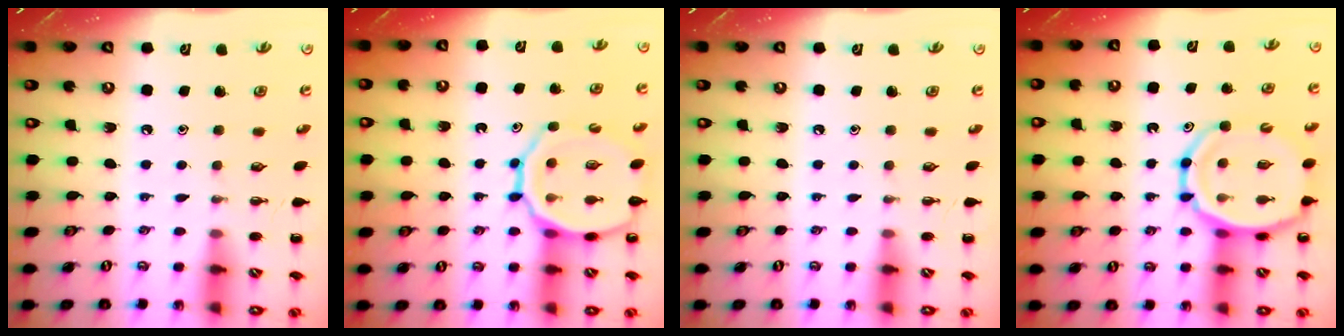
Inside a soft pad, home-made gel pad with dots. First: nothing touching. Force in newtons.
{"total": 17.3, "press": 17.1, "slide": 2.8}
{"total": 0.0}
{"total": 14.2, "press": 13.8, "slide": 3.2}